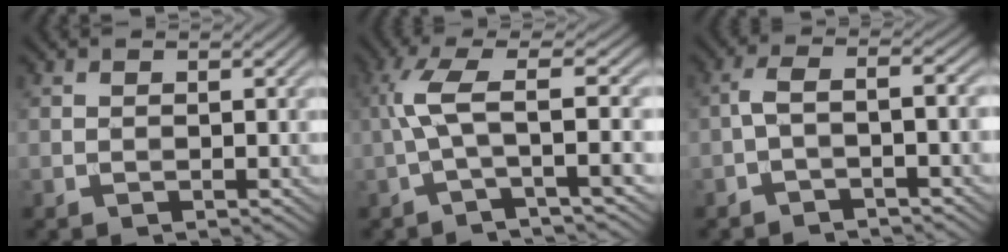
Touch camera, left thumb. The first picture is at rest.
{"total": 6.7, "force": [-0.7, 0.9, 6.6], "torque": [-0.132, 0.019, -0.025]}
{"total": 3.5, "force": [-1.6, 0.8, 3.0], "torque": [-0.059, 0.009, -0.037]}